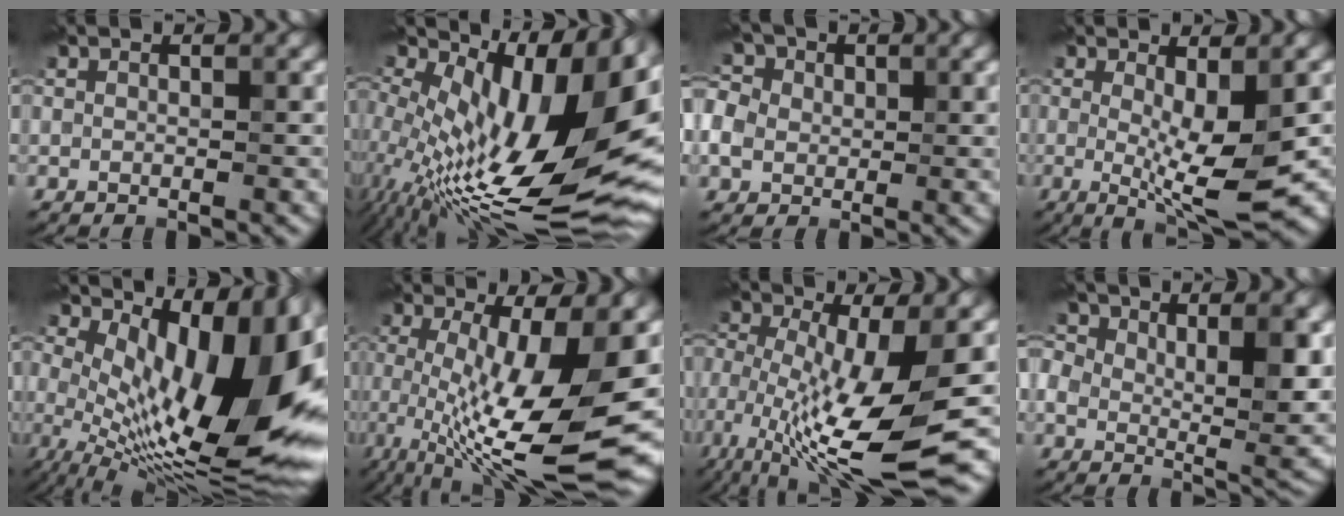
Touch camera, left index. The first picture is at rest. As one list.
[{"total": 16.8, "force": [1.5, 8.0, 14.8], "torque": [-0.250, 0.002, 0.029]}, {"total": 6.1, "force": [0.7, 5.0, 3.5], "torque": [-0.083, 0.031, -0.002]}, {"total": 6.5, "force": [-0.5, 1.2, 6.3], "torque": [-0.106, -0.016, -0.004]}, {"total": 15.3, "force": [1.6, 6.9, 13.5], "torque": [-0.191, -0.009, 0.025]}, {"total": 12.7, "force": [-2.1, 2.9, 12.2], "torque": [-0.208, -0.020, -0.033]}, {"total": 11.8, "force": [-4.1, 3.4, 10.5], "torque": [-0.210, -0.022, -0.076]}, {"total": 9.0, "force": [1.5, 4.9, 7.4], "torque": [-0.125, -0.013, 0.029]}]